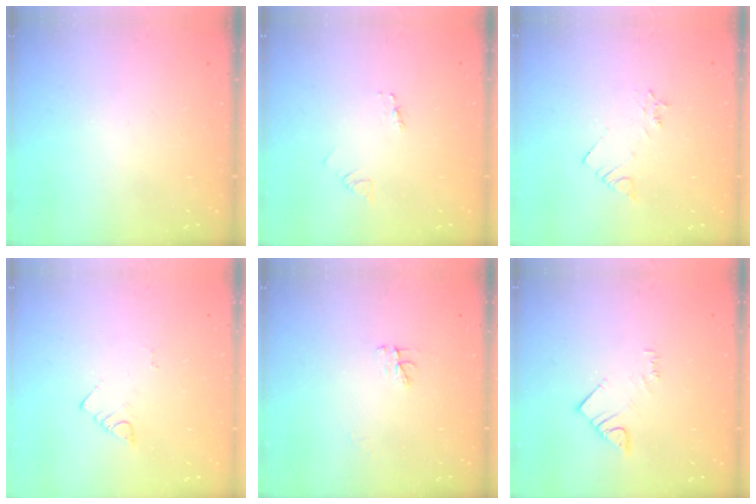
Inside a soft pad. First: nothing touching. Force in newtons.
{"total": 2.1, "press": 2.1, "slide": 0.1}
{"total": 2.5, "press": 2.5, "slide": 0.3}
{"total": 2.7, "press": 2.7, "slide": 0.6}
{"total": 3.9, "press": 3.9, "slide": 0.2}
{"total": 3.1, "press": 3.0, "slide": 0.5}